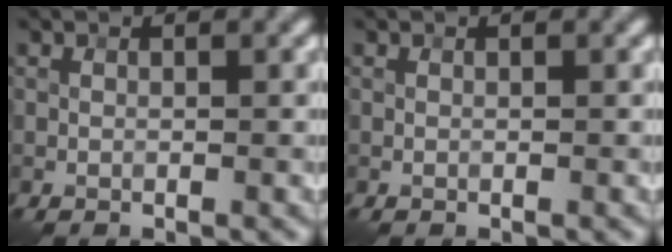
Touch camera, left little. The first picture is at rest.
{"total": 0.0}